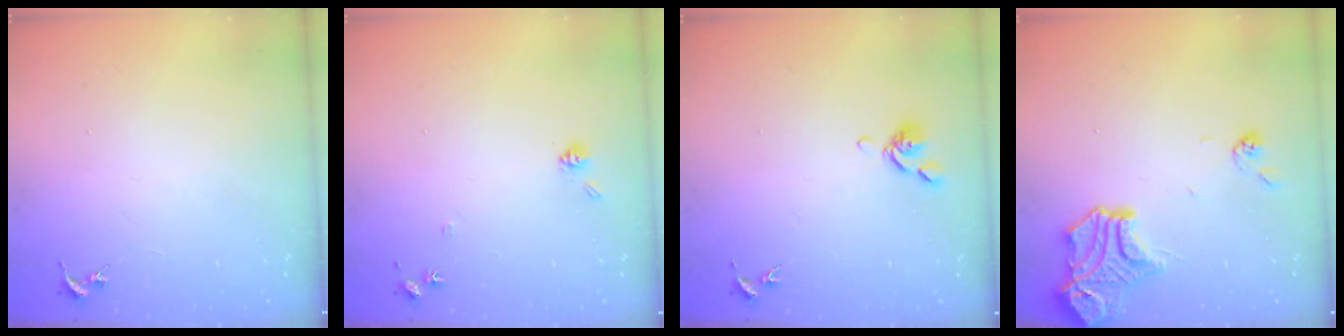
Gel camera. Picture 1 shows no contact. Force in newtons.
{"total": 5.8, "press": 5.7, "slide": 1.1}
{"total": 6.8, "press": 6.7, "slide": 0.9}
{"total": 15.8, "press": 15.8, "slide": 1.5}